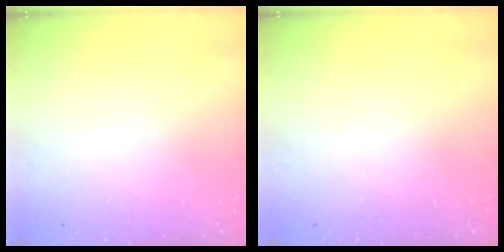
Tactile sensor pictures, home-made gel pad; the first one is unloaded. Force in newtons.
{"total": 0.0}